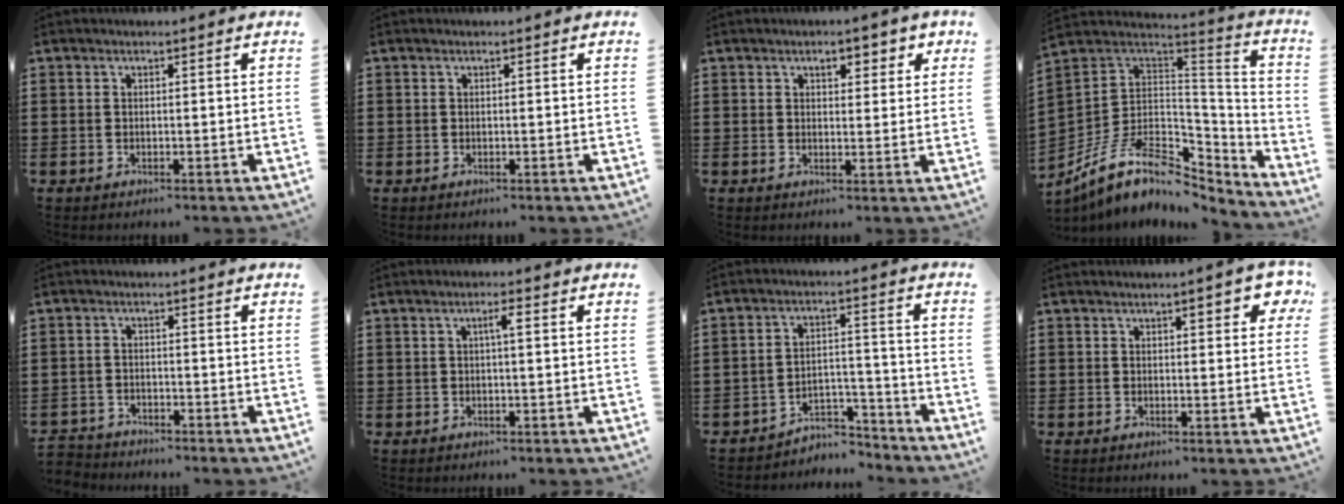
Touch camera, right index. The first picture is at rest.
{"total": 0.0}
{"total": 3.2, "force": [1.8, 1.6, 2.1], "torque": [-0.024, 0.001, 0.024]}
{"total": 12.2, "force": [-6.3, 6.7, 7.9], "torque": [-0.173, 0.010, -0.112]}
{"total": 2.2, "force": [-2.1, 0.5, -0.4], "torque": [-0.001, 0.003, -0.049]}
{"total": 2.0, "force": [0.4, 0.1, 2.0], "torque": [-0.040, 0.002, 0.004]}
{"total": 4.8, "force": [-4.5, 1.5, 0.8], "torque": [-0.017, 0.013, -0.090]}
{"total": 3.1, "force": [1.5, 1.0, 2.5], "torque": [-0.028, -0.002, 0.020]}